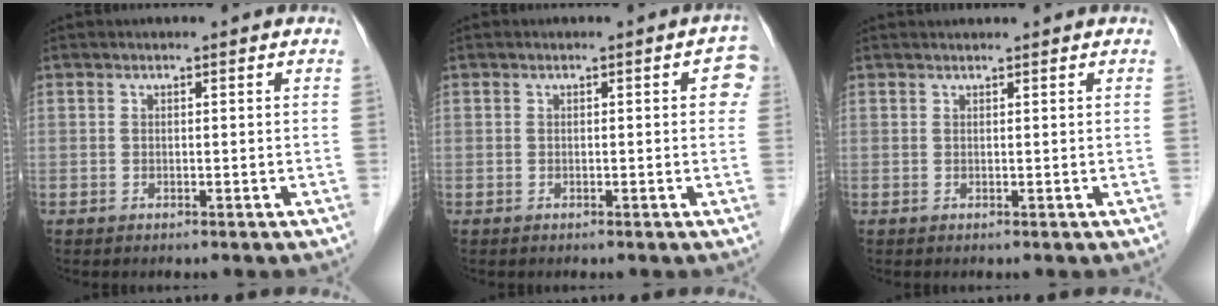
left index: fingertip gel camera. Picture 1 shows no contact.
{"total": 3.1, "force": [0.8, 1.4, 2.6], "torque": [-0.014, 0.008, 0.004]}
{"total": 1.5, "force": [1.4, 0.0, 0.3], "torque": [0.000, 0.016, 0.028]}